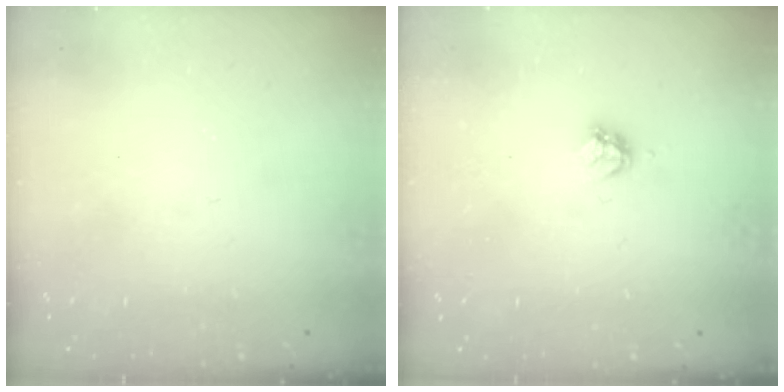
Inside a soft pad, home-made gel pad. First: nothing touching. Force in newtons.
{"total": 3.3, "press": 3.3, "slide": 0.3}